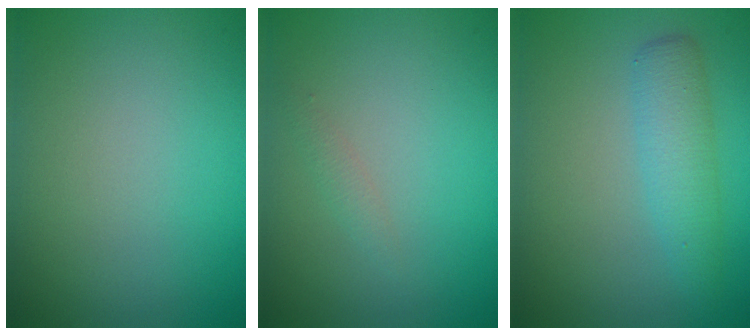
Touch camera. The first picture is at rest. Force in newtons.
{"total": 0.8, "press": 0.8, "slide": 0.1}
{"total": 2.9, "press": 2.9, "slide": 0.1}